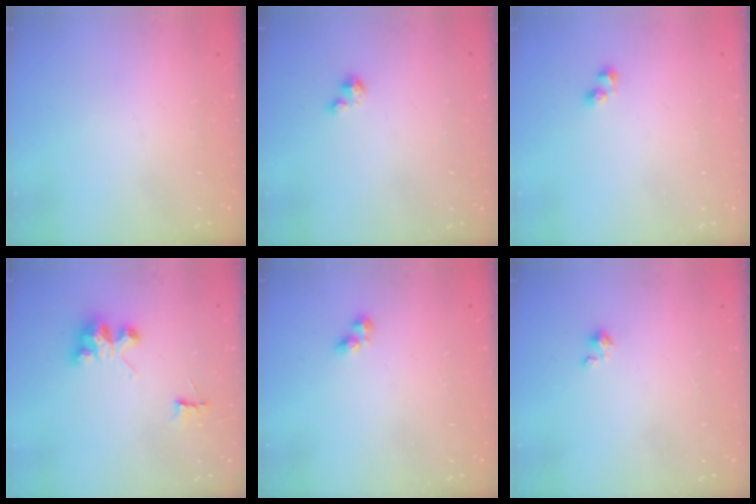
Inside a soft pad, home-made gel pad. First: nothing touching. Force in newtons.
{"total": 1.2, "press": 1.2, "slide": 0.2}
{"total": 3.0, "press": 2.7, "slide": 1.3}
{"total": 3.6, "press": 3.6, "slide": 0.0}
{"total": 3.6, "press": 3.6, "slide": 0.5}
{"total": 0.0}